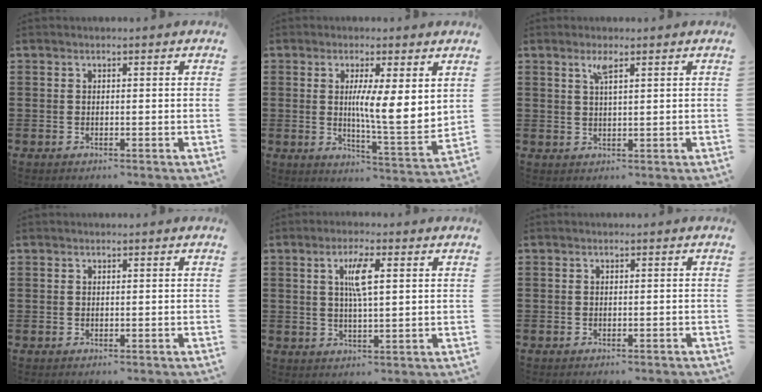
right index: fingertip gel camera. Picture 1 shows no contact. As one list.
[{"total": 7.6, "force": [2.1, 0.9, 7.2], "torque": [-0.117, -0.023, 0.028]}, {"total": 2.4, "force": [1.4, 0.3, 1.9], "torque": [-0.041, 0.002, 0.024]}, {"total": 0.0}, {"total": 4.6, "force": [1.2, 0.9, 4.4], "torque": [-0.089, 0.007, 0.017]}, {"total": 0.6, "force": [-0.5, 0.0, 0.2], "torque": [-0.005, -0.003, -0.010]}]